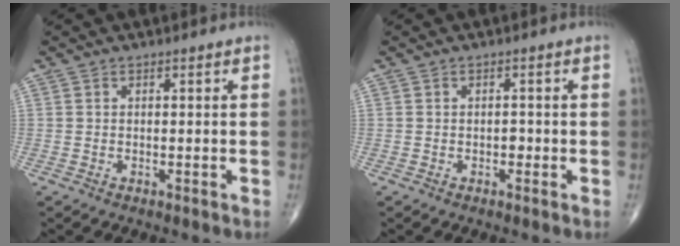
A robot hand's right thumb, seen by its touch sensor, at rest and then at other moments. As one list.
[{"total": 1.0, "force": [-0.4, 0.7, 0.6], "torque": [-0.003, 0.004, -0.009]}]